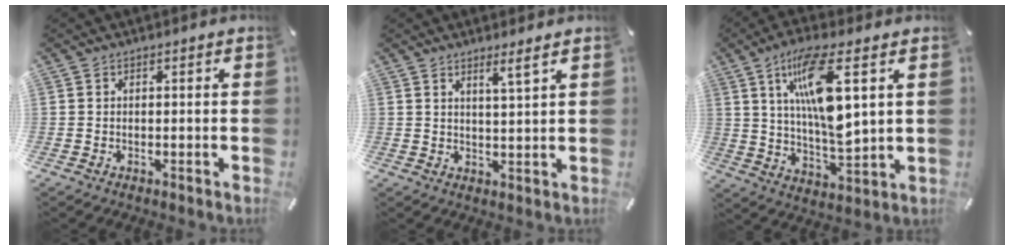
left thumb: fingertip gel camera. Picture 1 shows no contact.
{"total": 4.0, "force": [3.0, -0.6, 2.6], "torque": [-0.056, -0.013, 0.050]}
{"total": 16.6, "force": [6.1, 4.8, 14.7], "torque": [-0.288, -0.017, 0.094]}